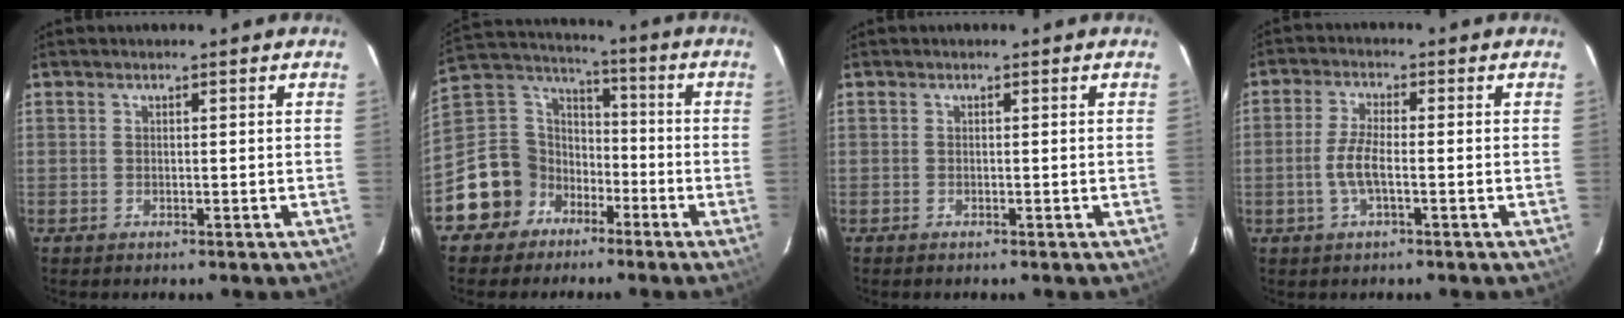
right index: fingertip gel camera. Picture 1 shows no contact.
{"total": 12.9, "force": [-6.7, 10.7, 2.6], "torque": [-0.079, 0.047, -0.115]}
{"total": 0.0}
{"total": 4.8, "force": [-1.4, 1.3, 4.4], "torque": [-0.094, 0.000, -0.027]}